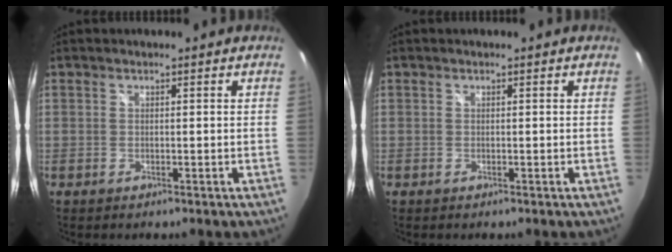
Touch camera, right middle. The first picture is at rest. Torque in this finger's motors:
{"motor_torque": [-0.02, -0.02, 0.00, 0.00]}